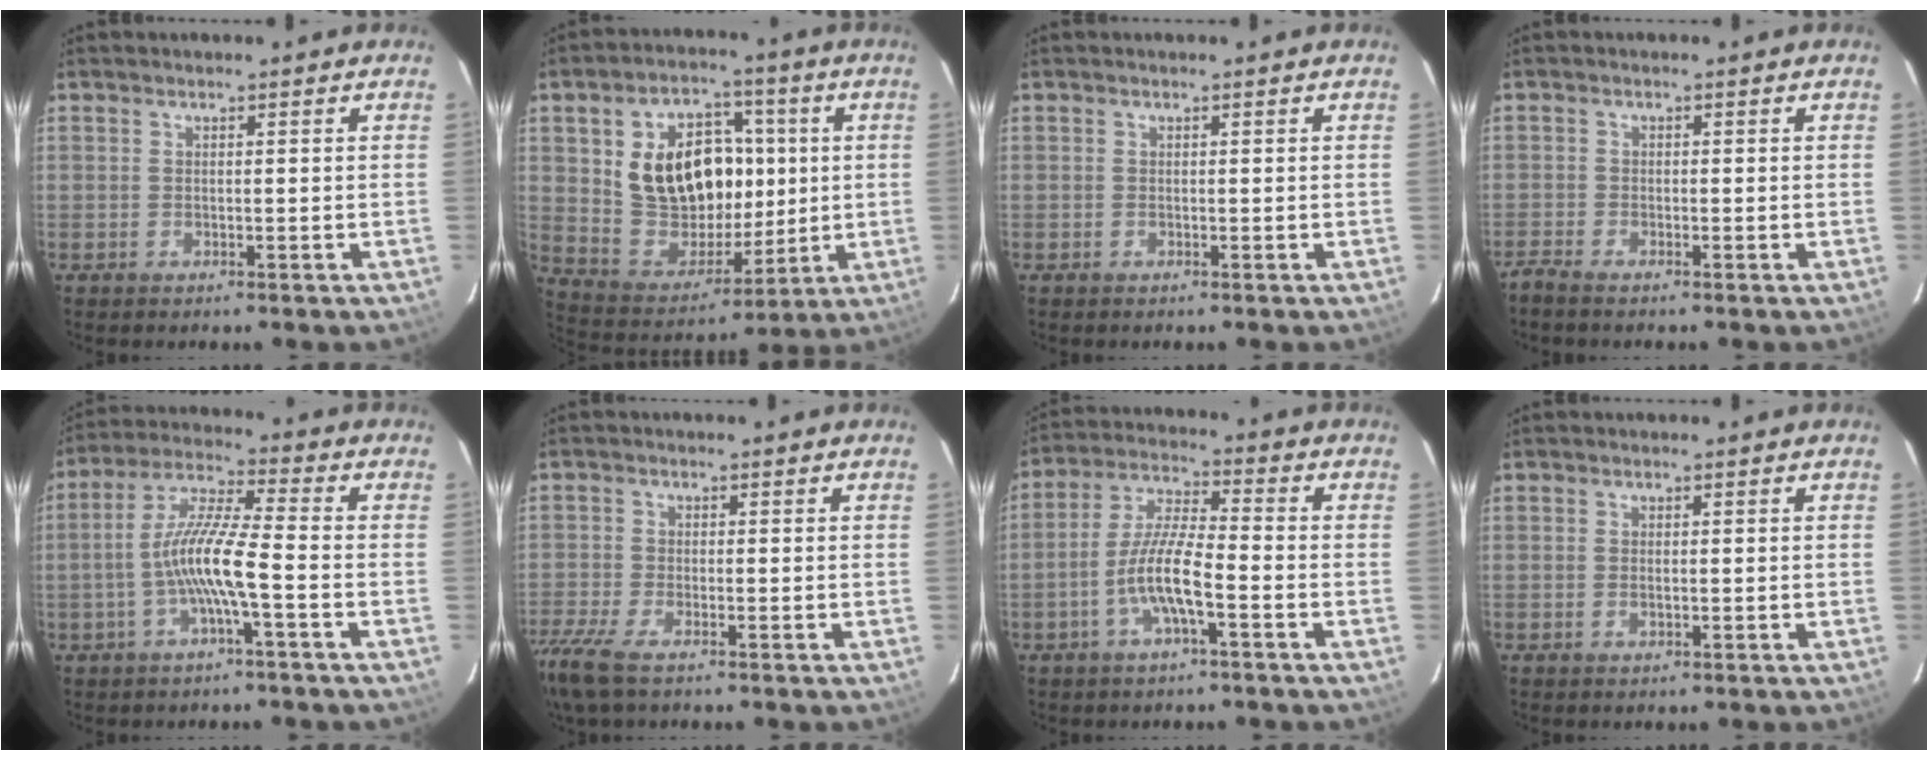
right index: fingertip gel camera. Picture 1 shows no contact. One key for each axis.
{"total": 18.3, "fx": 3.5, "fy": 13.3, "fz": 12.1, "tx": -0.241, "ty": 0.023, "tz": 0.086}
{"total": 0.0}
{"total": 2.2, "fx": -2.0, "fy": 0.3, "fz": 0.8, "tx": -0.029, "ty": -0.006, "tz": -0.042}
{"total": 9.6, "fx": -2.8, "fy": 0.4, "fz": 9.1, "tx": -0.192, "ty": 0.010, "tz": -0.056}
{"total": 9.1, "fx": -6.5, "fy": 2.6, "fz": 5.9, "tx": -0.147, "ty": -0.040, "tz": -0.129}
{"total": 8.6, "fx": -3.6, "fy": 1.3, "fz": 7.7, "tx": -0.163, "ty": 0.007, "tz": -0.070}
{"total": 0.8, "fx": -0.2, "fy": 0.3, "fz": 0.7, "tx": -0.015, "ty": -0.002, "tz": -0.003}